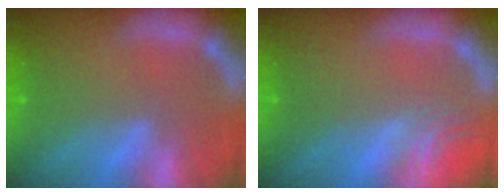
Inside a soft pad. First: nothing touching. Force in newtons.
{"total": 3.0}